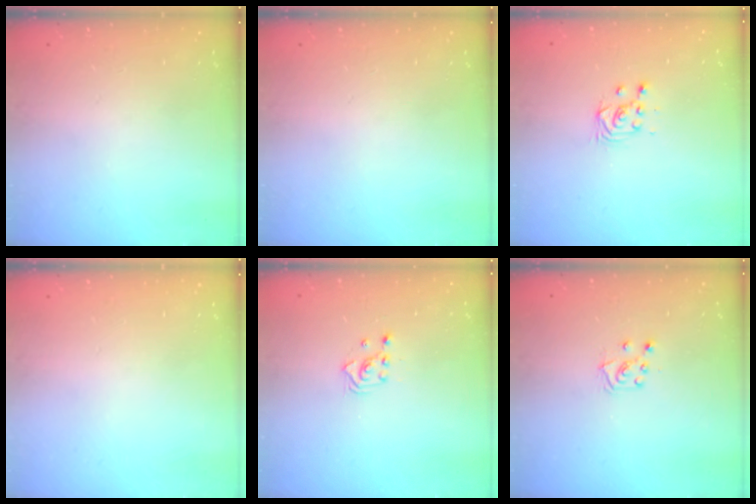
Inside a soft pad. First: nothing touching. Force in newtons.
{"total": 0.0}
{"total": 4.1, "press": 4.0, "slide": 0.7}
{"total": 0.0}
{"total": 2.5, "press": 2.5, "slide": 0.3}
{"total": 5.4, "press": 5.4, "slide": 0.6}